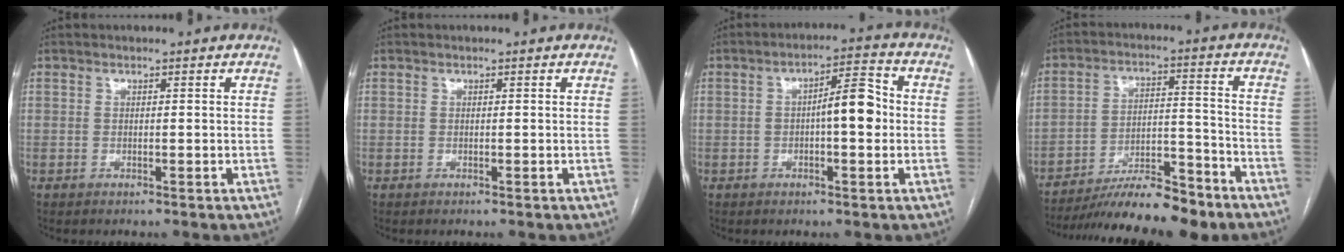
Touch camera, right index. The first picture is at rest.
{"total": 0.0}
{"total": 6.9, "force": [-0.3, 1.8, 6.7], "torque": [-0.101, 0.024, -0.005]}
{"total": 15.2, "force": [-12.9, 2.5, 7.7], "torque": [-0.121, 0.011, -0.211]}